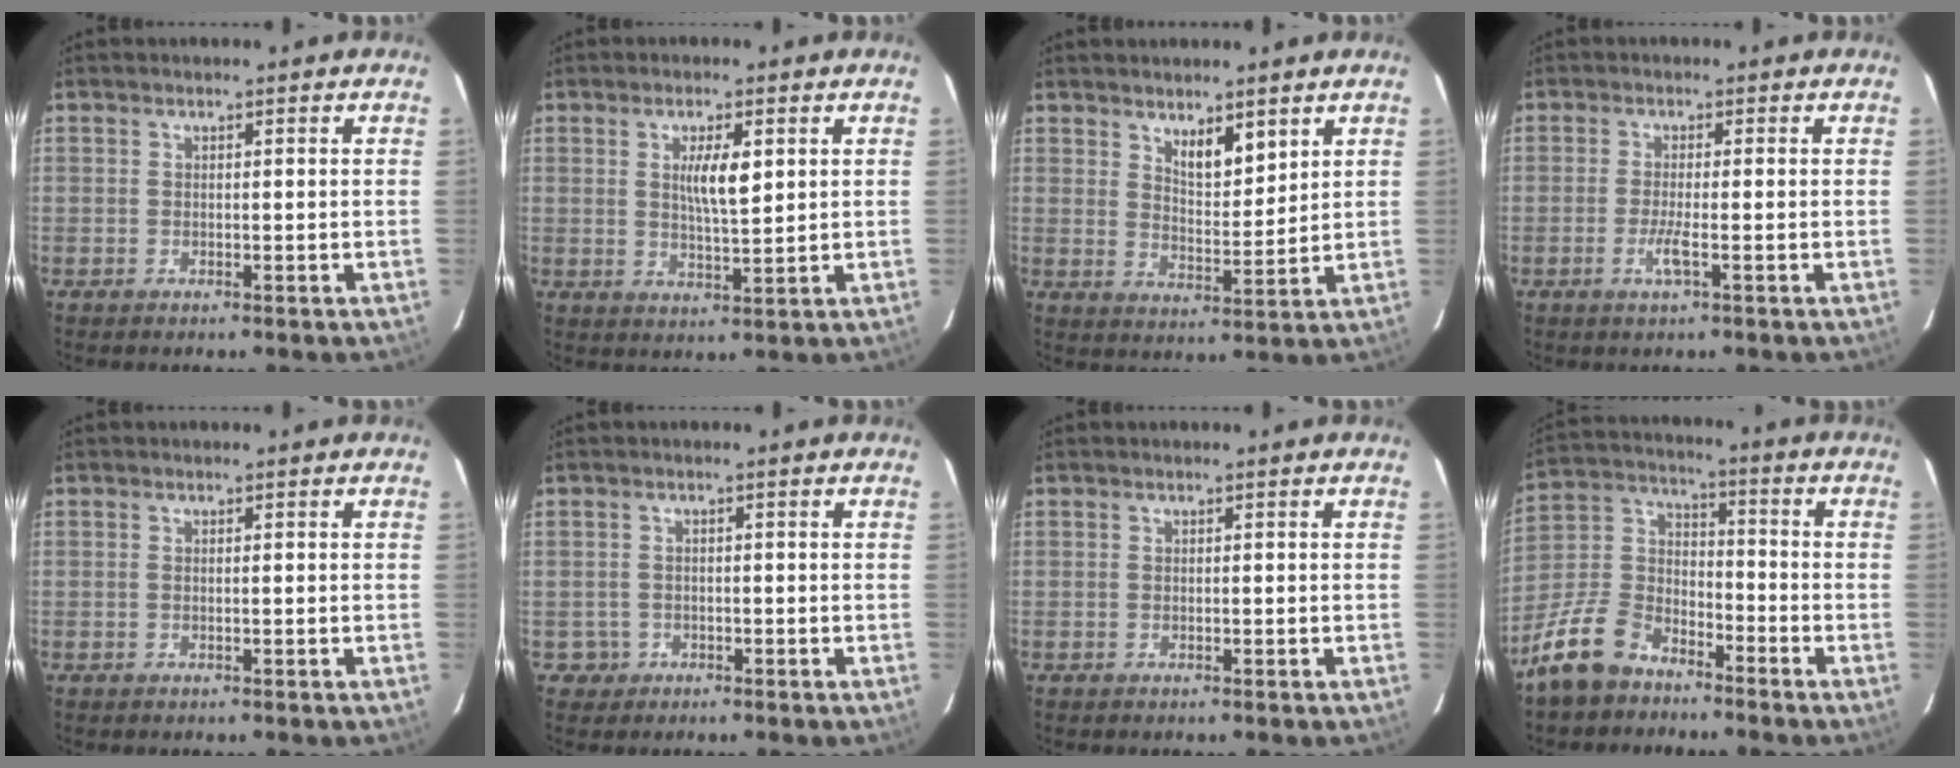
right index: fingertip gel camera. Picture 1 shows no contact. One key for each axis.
{"total": 5.2, "fx": 1.6, "fy": 0.9, "fz": 4.9, "tx": -0.087, "ty": -0.004, "tz": 0.029}
{"total": 5.2, "fx": 3.5, "fy": 1.5, "fz": 3.6, "tx": -0.063, "ty": -0.012, "tz": 0.066}
{"total": 2.7, "fx": -1.0, "fy": 0.0, "fz": 2.5, "tx": -0.052, "ty": -0.005, "tz": -0.021}
{"total": 0.0}
{"total": 2.3, "fx": -0.9, "fy": 2.0, "fz": -0.4, "tx": 0.013, "ty": 0.011, "tz": -0.015}
{"total": 0.0}
{"total": 10.1, "fx": -7.7, "fy": 5.4, "fz": 3.8, "tx": -0.098, "ty": 0.011, "tz": -0.157}